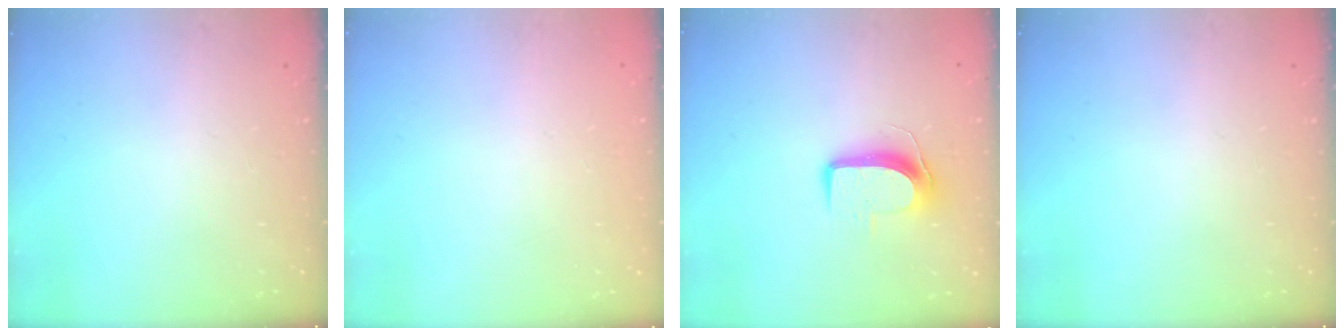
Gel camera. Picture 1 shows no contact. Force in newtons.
{"total": 0.0}
{"total": 9.2, "press": 9.1, "slide": 0.9}
{"total": 0.0}